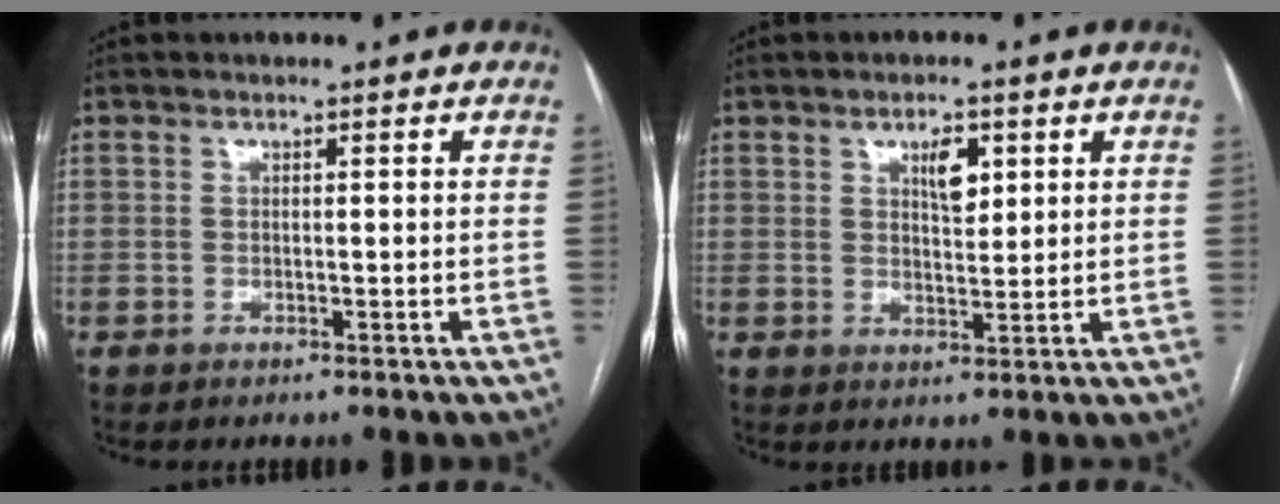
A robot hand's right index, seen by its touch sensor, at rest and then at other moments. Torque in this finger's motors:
{"motor_torque": [0.30, 0.30, 0.05, 0.03]}